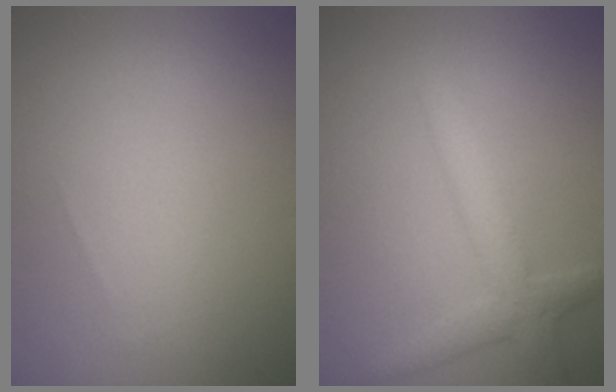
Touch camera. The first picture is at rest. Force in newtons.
{"total": 2.7, "press": 2.7, "slide": 0.1}